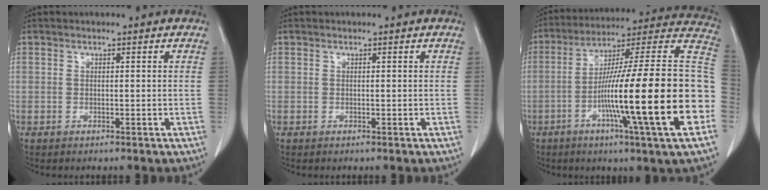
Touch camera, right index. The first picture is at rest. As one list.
[{"total": 0.0}, {"total": 27.9, "force": [-6.4, 0.0, 27.1], "torque": [-0.348, -0.006, -0.125]}]